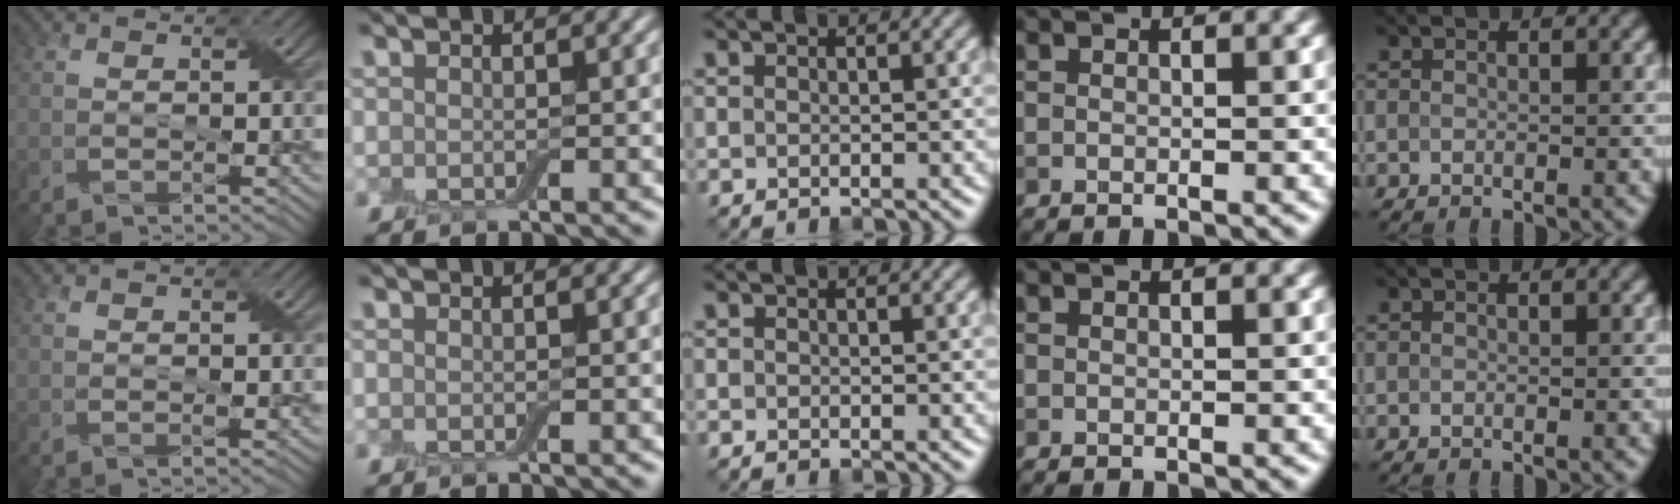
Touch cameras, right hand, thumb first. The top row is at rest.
{"thumb": {"total": 0.6, "force": [0.2, 0.2, 0.6], "torque": [-0.010, -0.001, 0.003]}}